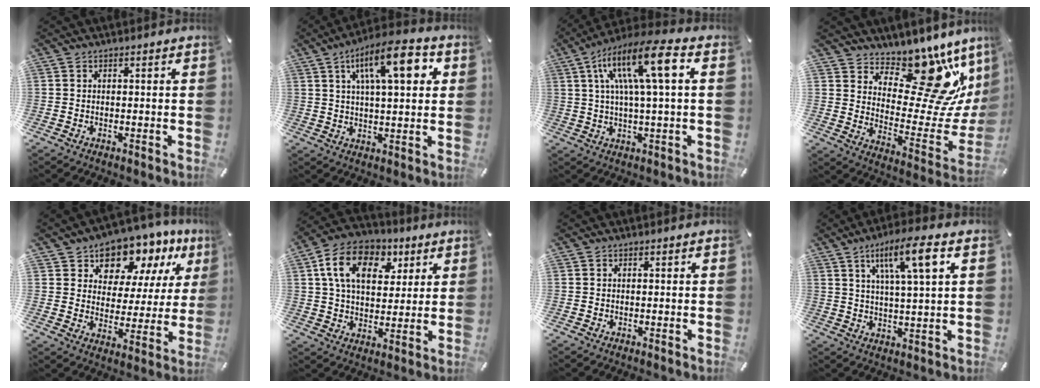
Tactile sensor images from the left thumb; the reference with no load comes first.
{"total": 14.8, "force": [5.7, 5.6, 12.5], "torque": [-0.195, -0.006, 0.090]}
{"total": 15.3, "force": [4.7, 3.4, 14.2], "torque": [-0.262, 0.001, 0.075]}
{"total": 18.4, "force": [12.3, 9.1, 10.2], "torque": [-0.117, -0.116, 0.206]}
{"total": 11.0, "force": [8.5, 6.8, 1.9], "torque": [-0.038, -0.075, 0.154]}
{"total": 14.4, "force": [5.9, 10.0, 8.6], "torque": [-0.149, -0.004, 0.109]}
{"total": 0.0}
{"total": 11.3, "force": [5.2, 1.9, 9.9], "torque": [-0.181, -0.002, 0.084]}